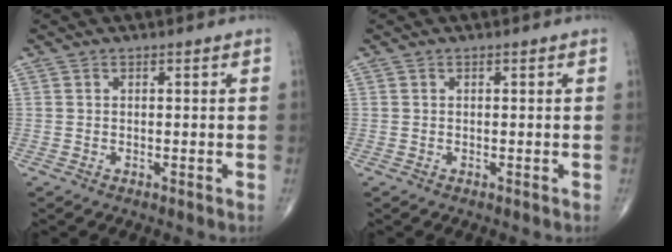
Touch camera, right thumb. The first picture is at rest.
{"total": 0.0}